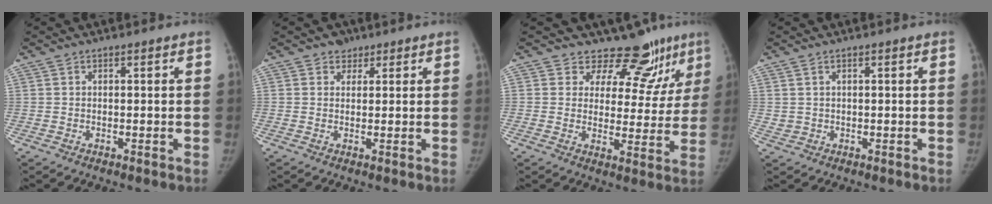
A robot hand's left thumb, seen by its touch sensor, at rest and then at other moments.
{"total": 2.2, "force": [1.5, 1.7, 0.1], "torque": [0.014, -0.005, 0.016]}
{"total": 12.1, "force": [10.2, 5.7, 3.1], "torque": [0.007, -0.071, 0.126]}
{"total": 1.4, "force": [0.8, 0.9, 0.8], "torque": [-0.012, -0.004, 0.019]}